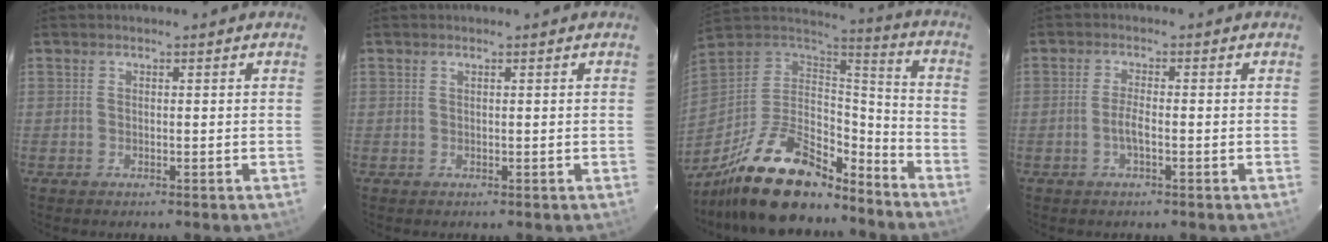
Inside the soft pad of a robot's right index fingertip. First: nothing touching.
{"total": 0.0}
{"total": 23.8, "force": [-17.9, 9.1, 12.8], "torque": [-0.257, 0.000, -0.294]}
{"total": 2.5, "force": [-0.9, 0.3, 2.3], "torque": [-0.047, 0.000, -0.017]}